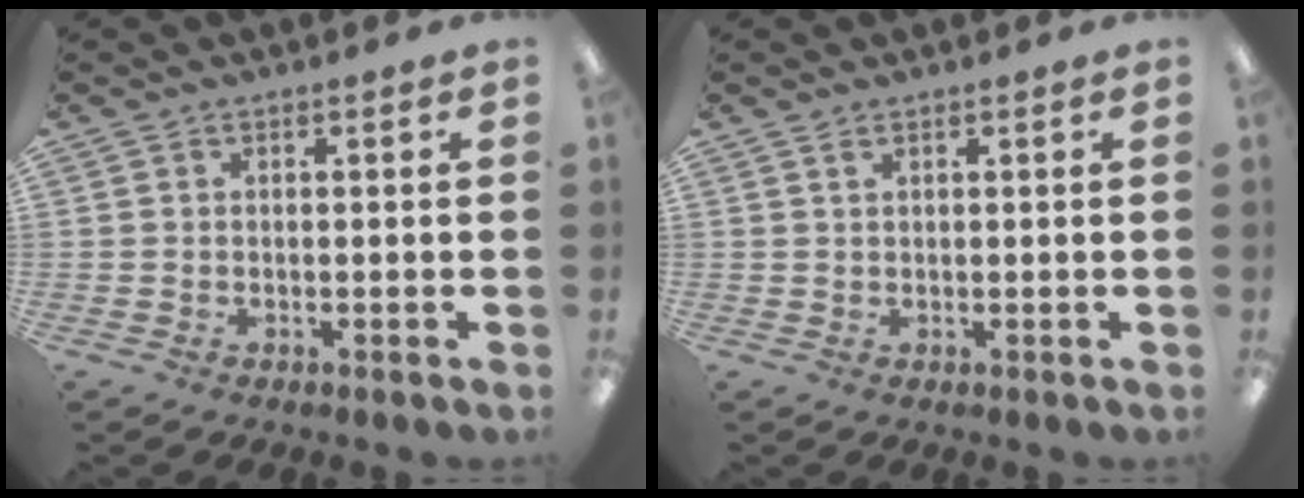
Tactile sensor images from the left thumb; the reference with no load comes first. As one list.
[{"total": 0.9, "force": [0.6, 0.5, 0.5], "torque": [-0.013, 0.001, 0.011]}]